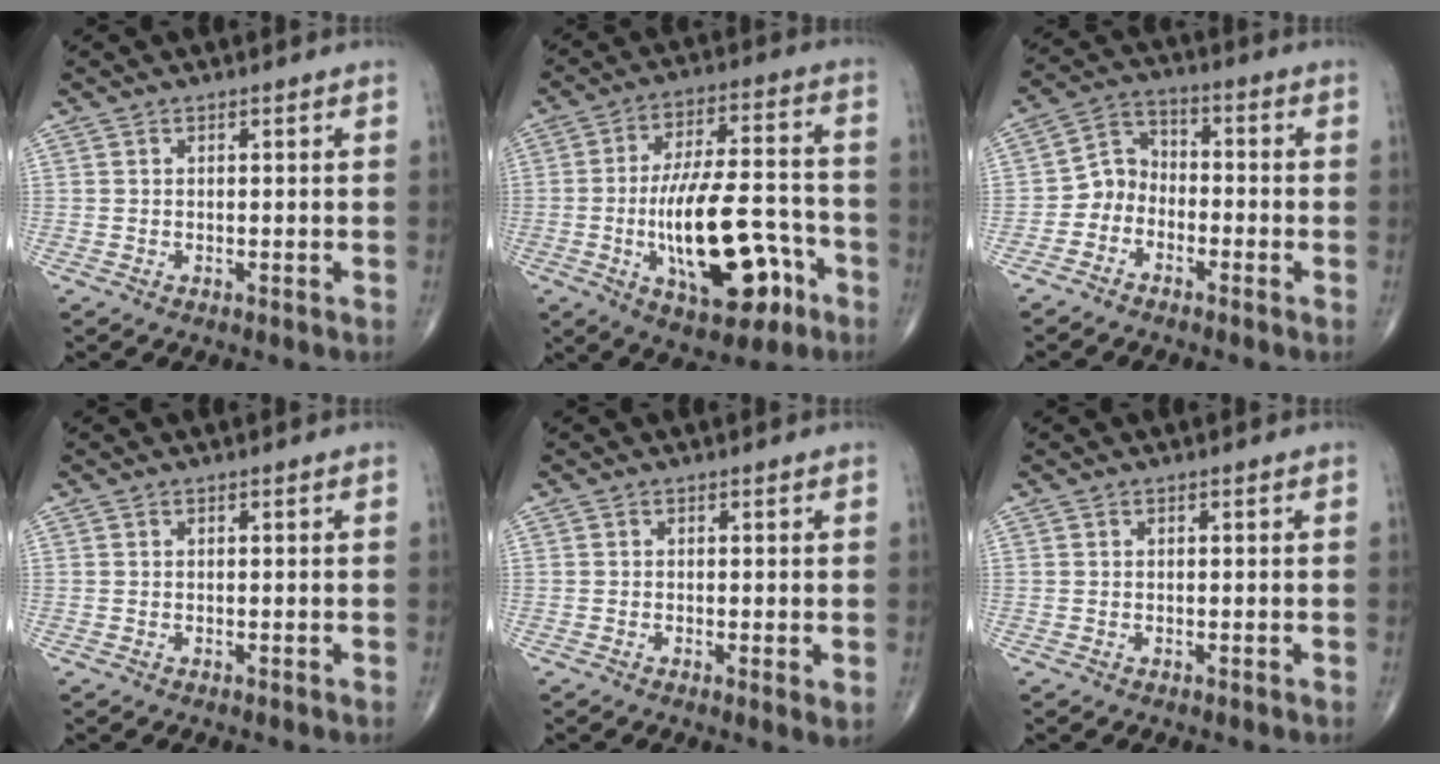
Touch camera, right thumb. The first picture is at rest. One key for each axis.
{"total": 19.9, "fx": -6.5, "fy": 8.5, "fz": 16.8, "tx": -0.260, "ty": 0.035, "tz": -0.091}
{"total": 6.2, "fx": -2.9, "fy": 5.0, "fz": 2.2, "tx": -0.015, "ty": 0.041, "tz": -0.069}
{"total": 0.0}
{"total": 1.7, "fx": -0.2, "fy": 0.4, "fz": 1.7, "tx": -0.034, "ty": -0.009, "tz": -0.008}
{"total": 0.0}